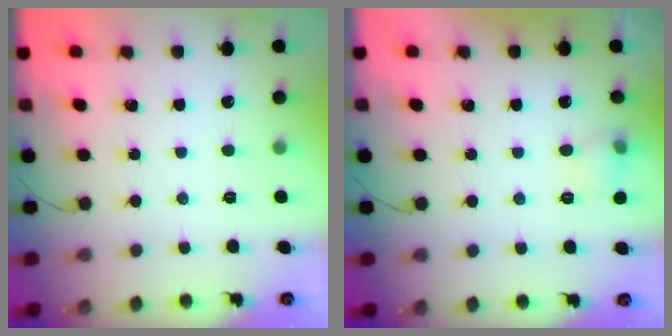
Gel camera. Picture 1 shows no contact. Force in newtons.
{"total": 7.4, "press": 7.2, "slide": 1.7}